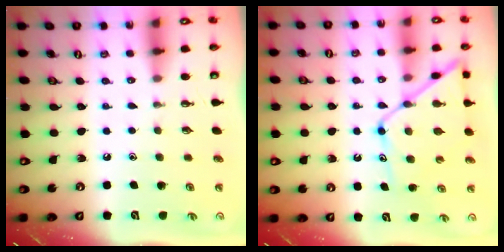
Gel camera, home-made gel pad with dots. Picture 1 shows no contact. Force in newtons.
{"total": 13.1, "press": 13.0, "slide": 1.1}